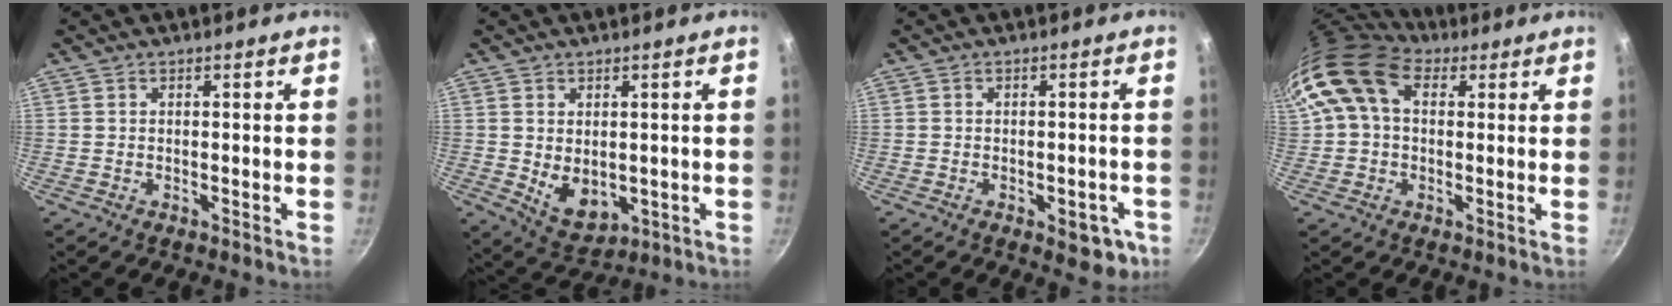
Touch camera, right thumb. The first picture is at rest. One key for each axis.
{"total": 7.1, "fx": 0.1, "fy": 4.9, "fz": 5.1, "tx": -0.071, "ty": -0.018, "tz": 0.021}
{"total": 6.5, "fx": -2.6, "fy": 3.4, "fz": 4.9, "tx": -0.032, "ty": 0.017, "tz": -0.025}
{"total": 13.1, "fx": 4.0, "fy": 9.1, "fz": 8.6, "tx": -0.157, "ty": 0.019, "tz": 0.060}